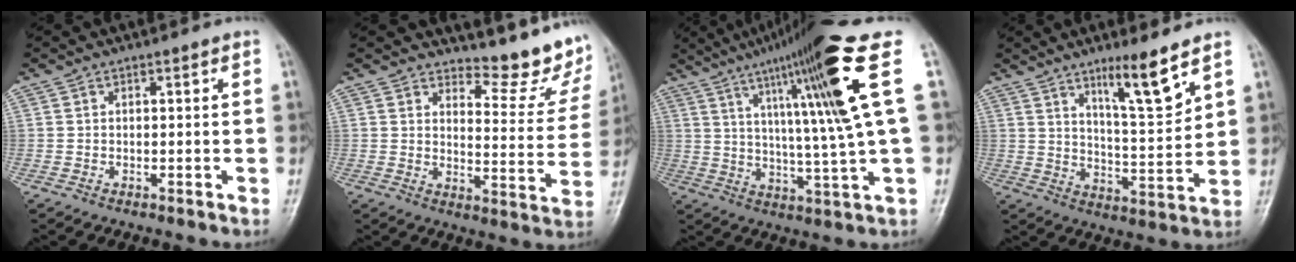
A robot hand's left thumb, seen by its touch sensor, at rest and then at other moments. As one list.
[{"total": 11.8, "force": [10.7, 3.1, 4.0], "torque": [-0.020, -0.114, 0.124]}, {"total": 19.1, "force": [6.7, 0.4, 17.8], "torque": [-0.273, -0.008, 0.103]}, {"total": 10.0, "force": [6.6, 1.0, 7.4], "torque": [-0.118, -0.054, 0.116]}]